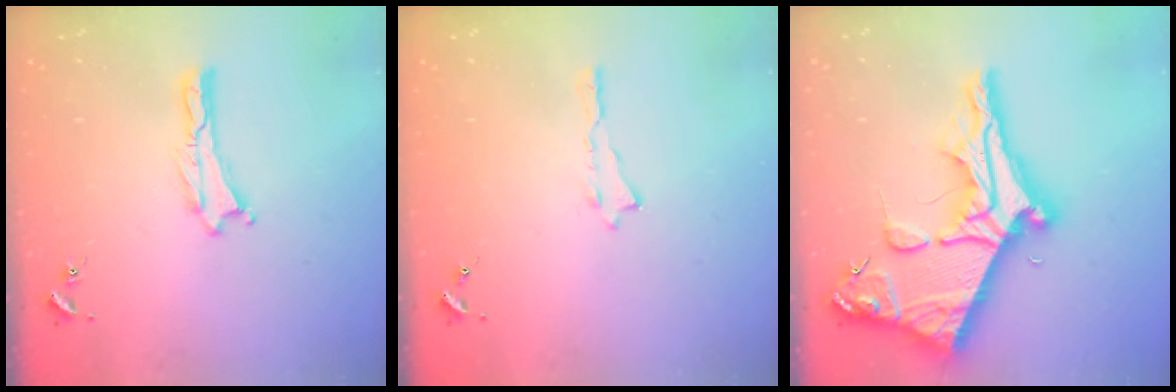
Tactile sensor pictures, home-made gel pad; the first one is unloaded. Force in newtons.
{"total": 0.0}
{"total": 13.4, "press": 13.4, "slide": 1.3}